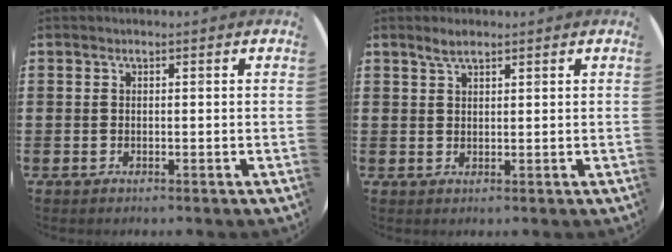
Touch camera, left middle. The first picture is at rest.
{"total": 2.0, "force": [1.7, 0.5, 1.1], "torque": [-0.014, 0.002, 0.028]}